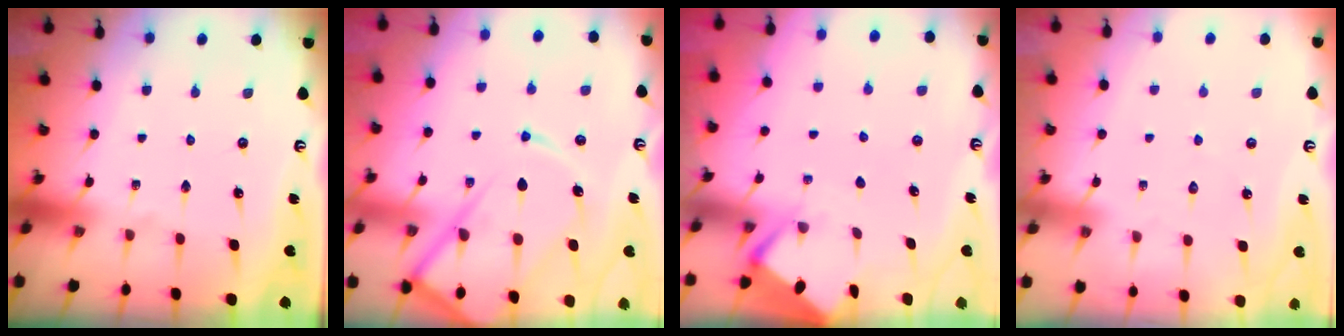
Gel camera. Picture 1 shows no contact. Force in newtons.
{"total": 16.4, "press": 16.4, "slide": 1.6}
{"total": 2.8, "press": 2.8, "slide": 0.3}
{"total": 2.8, "press": 2.8, "slide": 0.3}